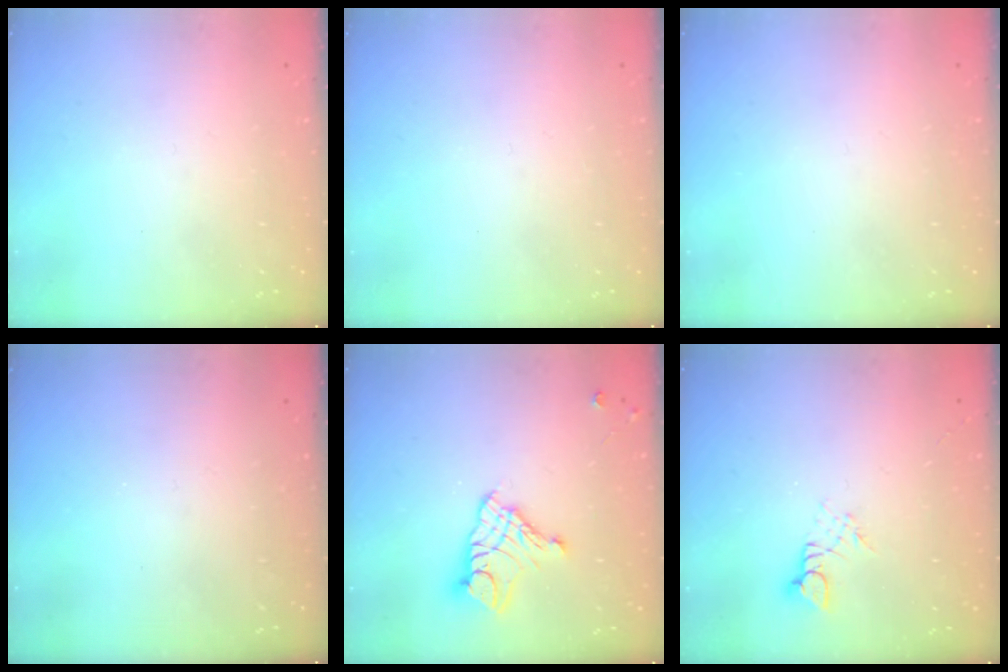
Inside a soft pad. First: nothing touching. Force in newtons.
{"total": 0.0}
{"total": 0.0}
{"total": 0.0}
{"total": 11.6, "press": 11.6, "slide": 1.1}
{"total": 2.6, "press": 2.6, "slide": 0.3}